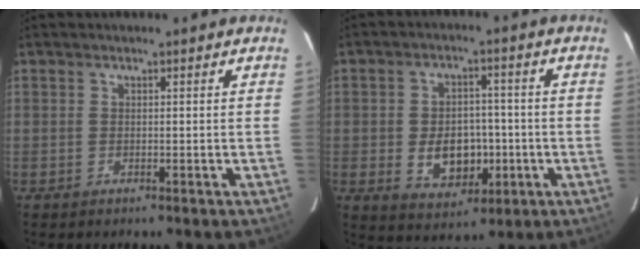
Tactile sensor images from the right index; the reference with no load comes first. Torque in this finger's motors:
{"motor_torque": [0.32, 0.00, 0.20, 0.08]}